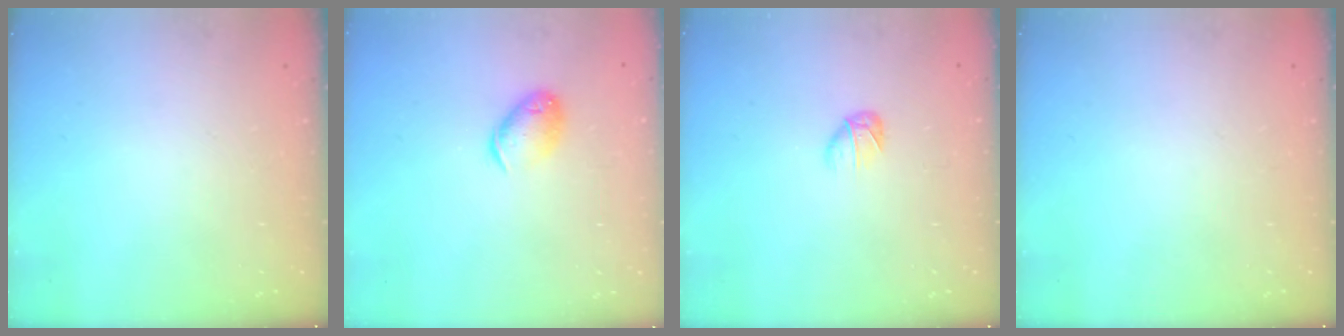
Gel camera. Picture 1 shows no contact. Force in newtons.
{"total": 9.7, "press": 9.6, "slide": 1.2}
{"total": 3.2, "press": 3.0, "slide": 0.9}
{"total": 0.0}